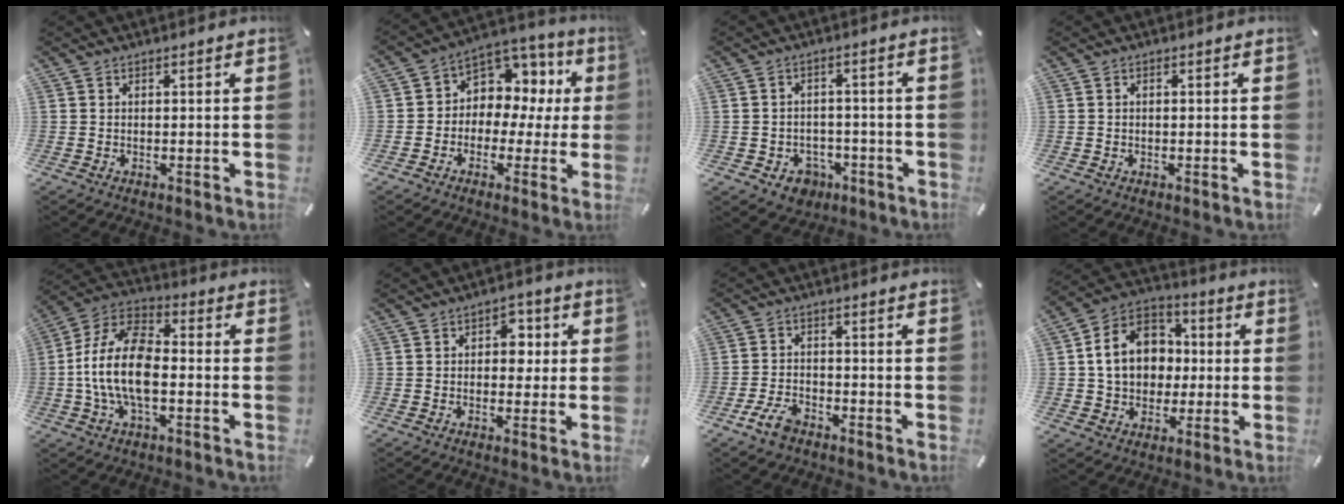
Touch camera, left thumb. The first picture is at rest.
{"total": 9.1, "force": [1.9, 7.9, 4.1], "torque": [-0.068, -0.022, 0.038]}
{"total": 5.4, "force": [-2.5, 4.5, 1.6], "torque": [-0.025, 0.014, -0.045]}
{"total": 0.6, "force": [-0.1, 0.4, 0.4], "torque": [-0.008, 0.001, -0.002]}
{"total": 15.1, "force": [-2.8, 8.6, 12.1], "torque": [-0.257, 0.010, -0.053]}
{"total": 5.5, "force": [0.3, 4.2, 3.5], "torque": [-0.032, 0.000, -0.006]}
{"total": 5.7, "force": [-3.7, 3.1, 3.1], "torque": [-0.078, 0.014, -0.075]}
{"total": 14.5, "force": [-0.2, 12.5, 7.3], "torque": [-0.151, 0.020, -0.001]}